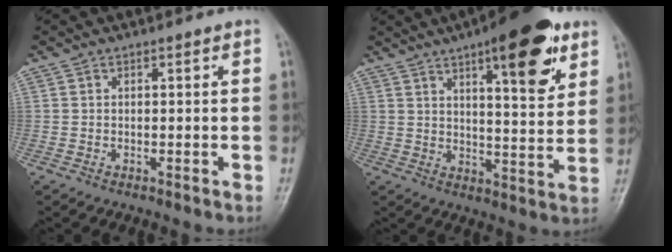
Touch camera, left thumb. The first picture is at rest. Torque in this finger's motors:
{"motor_torque": [2.01, 1.25, 1.45, -1.32, 0.09]}